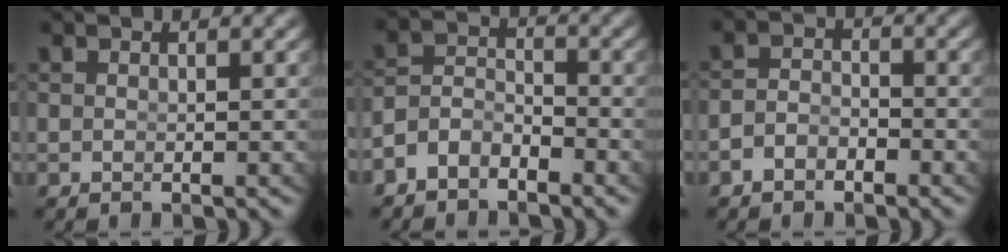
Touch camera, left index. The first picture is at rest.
{"total": 4.5, "force": [-2.8, 3.2, 1.4], "torque": [-0.030, -0.020, -0.048]}
{"total": 2.5, "force": [-2.0, 1.3, 0.6], "torque": [-0.010, -0.014, -0.032]}